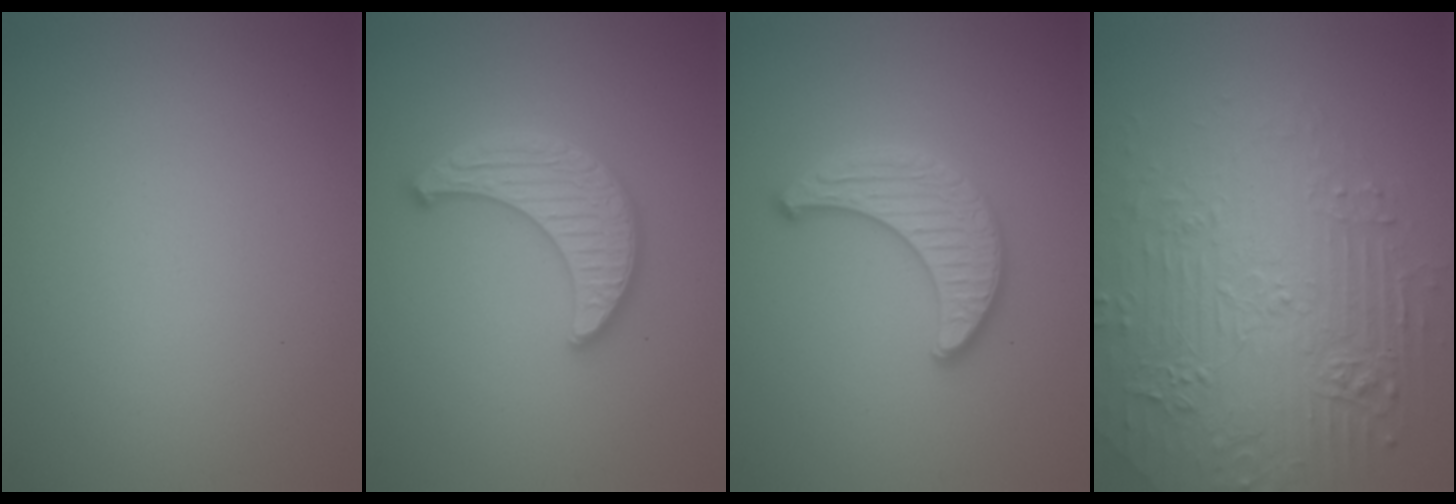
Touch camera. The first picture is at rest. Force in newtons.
{"total": 3.9, "press": 3.7, "slide": 1.2}
{"total": 2.7, "press": 2.7, "slide": 0.1}
{"total": 7.3, "press": 5.4, "slide": 4.8}